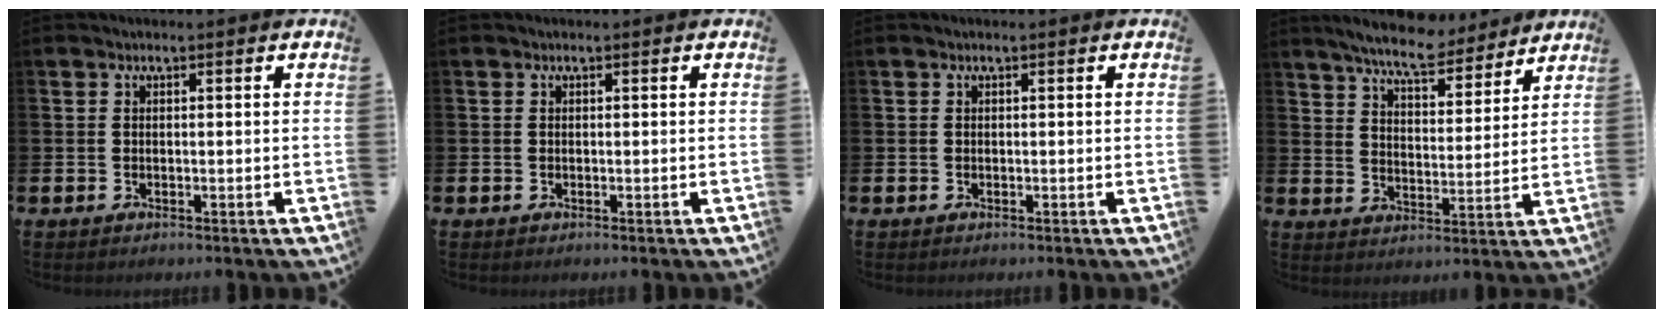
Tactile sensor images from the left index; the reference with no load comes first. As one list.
[{"total": 0.0}, {"total": 0.0}, {"total": 8.1, "force": [7.6, 1.3, 2.6], "torque": [-0.060, -0.044, 0.132]}]